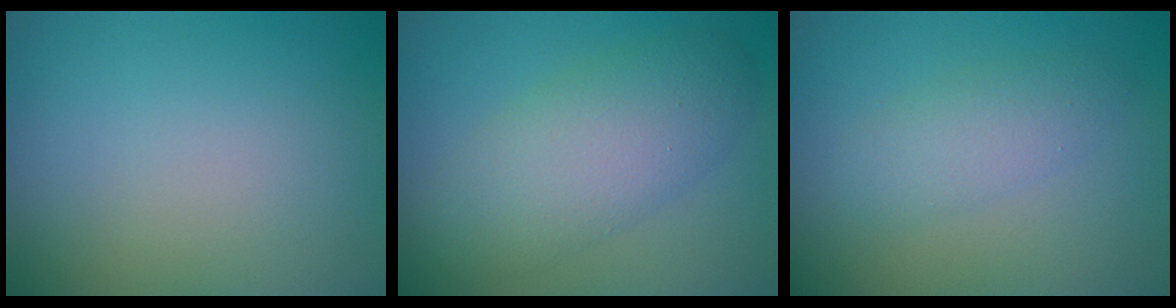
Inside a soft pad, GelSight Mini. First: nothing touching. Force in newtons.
{"total": 5.9, "press": 5.9, "slide": 0.1}
{"total": 2.6, "press": 2.6, "slide": 0.1}